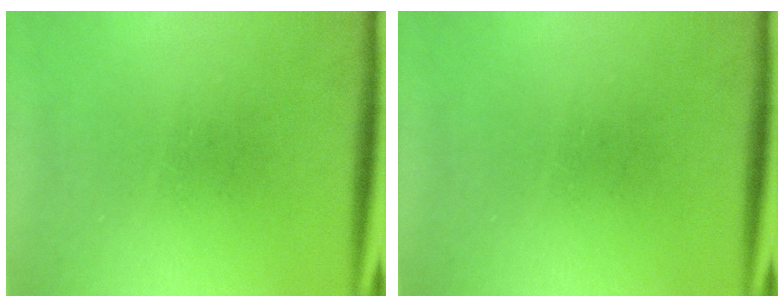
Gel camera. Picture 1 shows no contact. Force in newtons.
{"total": 0.0}